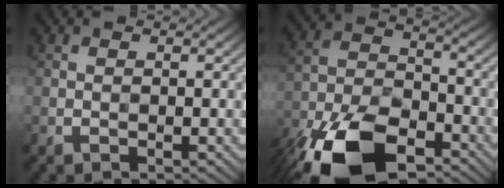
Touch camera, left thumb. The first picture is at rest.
{"total": 15.2, "force": [-10.2, 6.9, 8.9], "torque": [-0.200, -0.026, -0.192]}